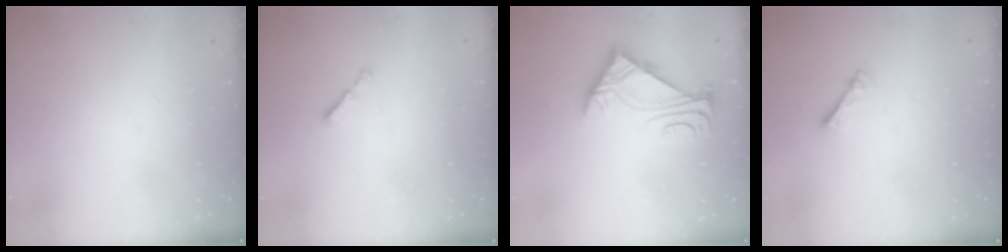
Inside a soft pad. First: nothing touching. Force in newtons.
{"total": 1.1, "press": 1.0, "slide": 0.4}
{"total": 5.6, "press": 5.5, "slide": 1.2}
{"total": 2.3, "press": 2.2, "slide": 0.4}